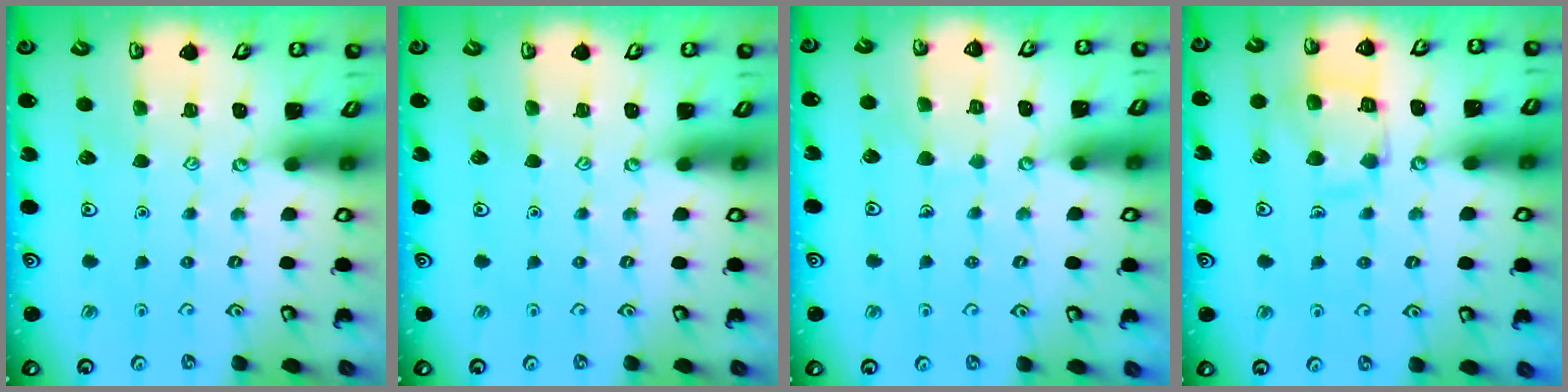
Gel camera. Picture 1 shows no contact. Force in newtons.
{"total": 0.0}
{"total": 3.9, "press": 3.9, "slide": 0.2}
{"total": 12.4, "press": 12.4, "slide": 1.2}